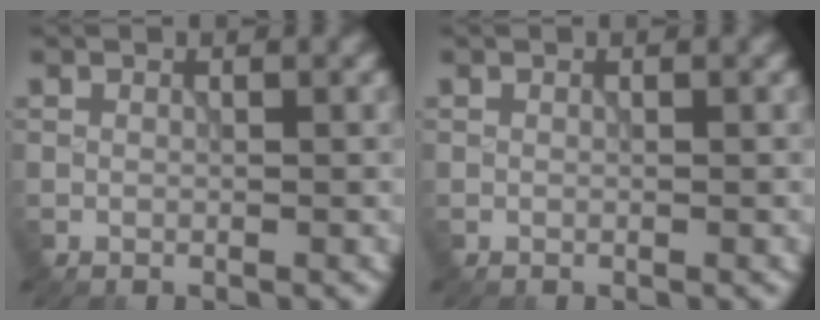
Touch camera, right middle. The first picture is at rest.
{"total": 0.0}